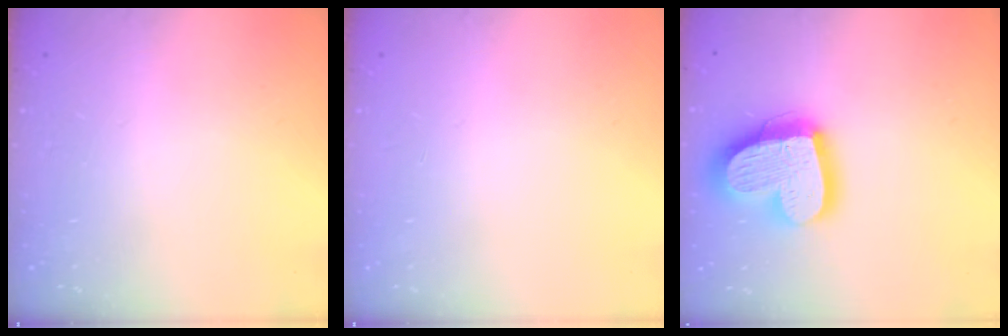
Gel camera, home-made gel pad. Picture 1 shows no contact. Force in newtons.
{"total": 0.0}
{"total": 20.5, "press": 20.4, "slide": 1.8}